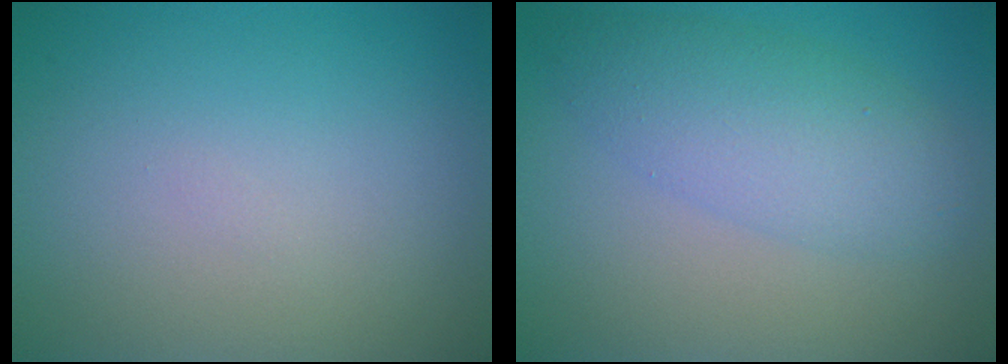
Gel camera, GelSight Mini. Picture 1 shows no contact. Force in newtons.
{"total": 4.7, "press": 4.7, "slide": 0.0}